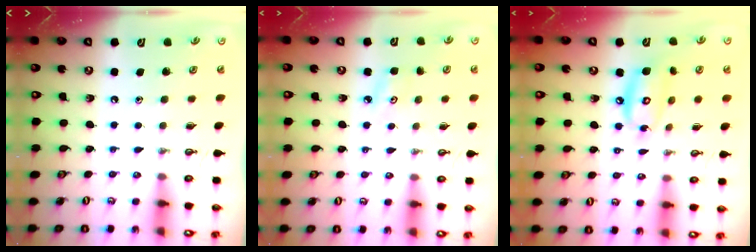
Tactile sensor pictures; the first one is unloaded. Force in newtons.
{"total": 4.5, "press": 4.4, "slide": 0.6}
{"total": 11.5, "press": 11.4, "slide": 1.0}